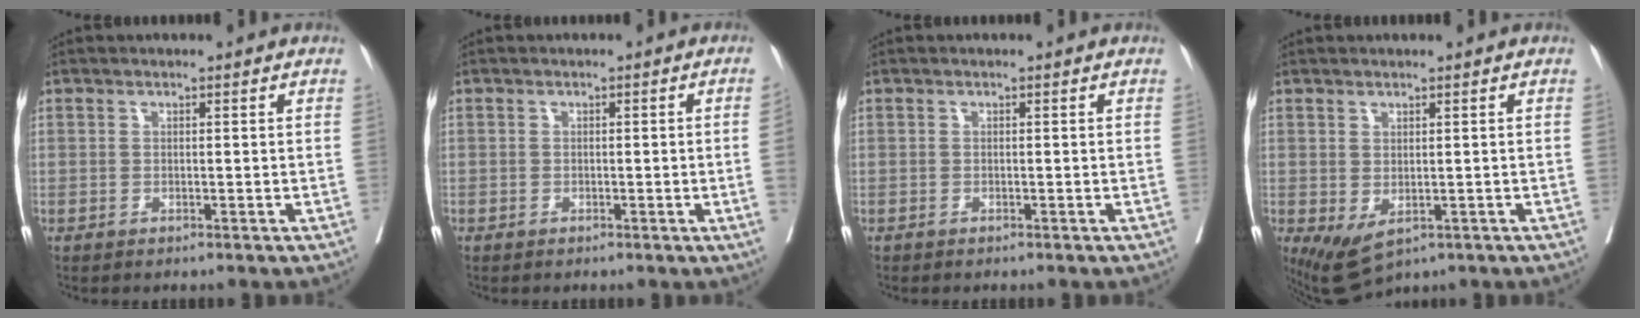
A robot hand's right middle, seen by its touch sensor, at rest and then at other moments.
{"total": 1.7, "force": [-0.4, -0.1, 1.6], "torque": [-0.021, 0.005, -0.005]}
{"total": 0.0}
{"total": 4.7, "force": [-1.5, 2.3, 3.8], "torque": [-0.063, -0.011, -0.005]}